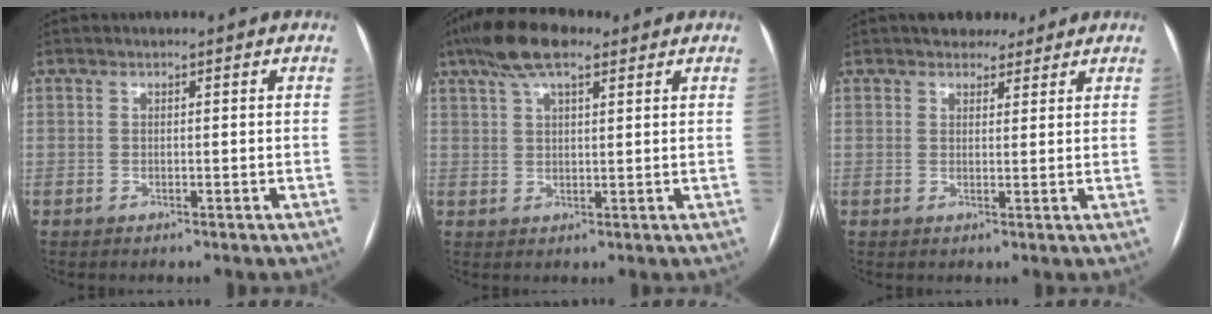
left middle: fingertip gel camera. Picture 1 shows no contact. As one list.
[{"total": 8.3, "force": [5.5, 2.6, 5.7], "torque": [-0.115, 0.026, 0.096]}, {"total": 4.6, "force": [3.8, 2.2, 1.4], "torque": [-0.014, 0.009, 0.059]}]